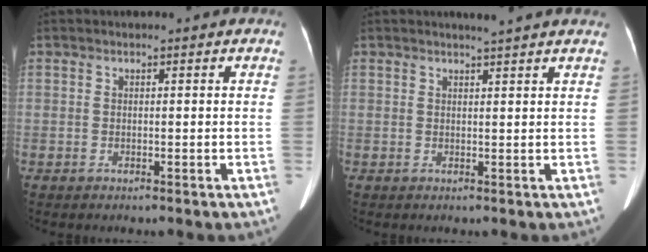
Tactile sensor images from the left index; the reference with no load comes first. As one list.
[{"total": 3.6, "force": [3.2, -0.6, 1.5], "torque": [-0.021, 0.006, 0.036]}]